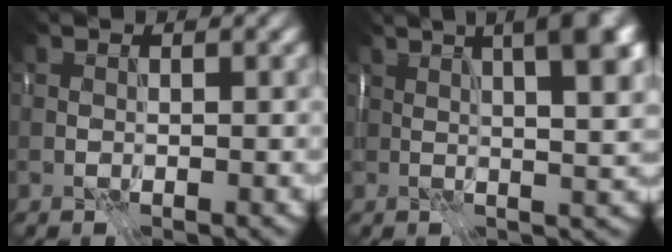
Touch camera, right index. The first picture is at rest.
{"total": 10.1, "force": [4.1, 3.4, 8.6], "torque": [-0.083, 0.040, 0.036]}